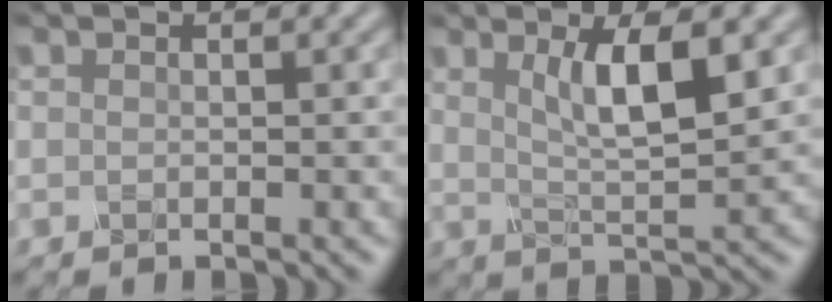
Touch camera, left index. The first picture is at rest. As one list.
[{"total": 5.3, "force": [1.9, 1.2, 4.8], "torque": [-0.085, -0.007, 0.035]}]